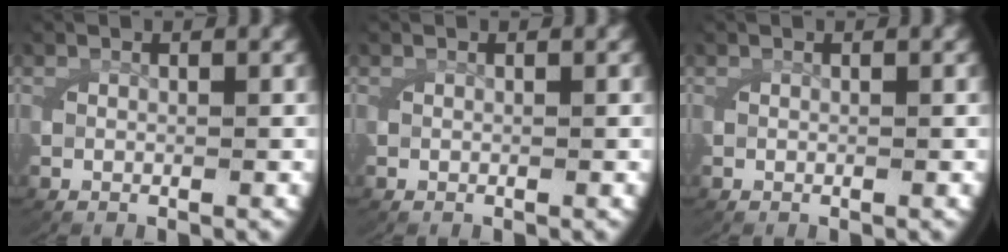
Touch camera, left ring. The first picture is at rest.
{"total": 0.0}
{"total": 0.0}